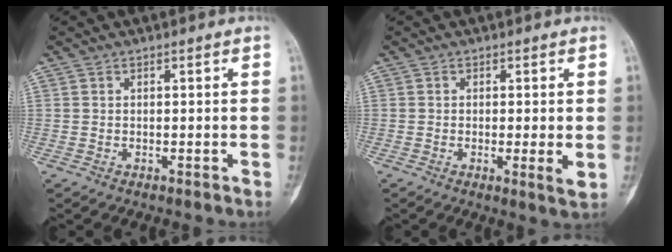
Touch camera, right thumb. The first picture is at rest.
{"total": 3.4, "force": [-0.2, 0.4, 3.3], "torque": [-0.056, -0.012, -0.008]}